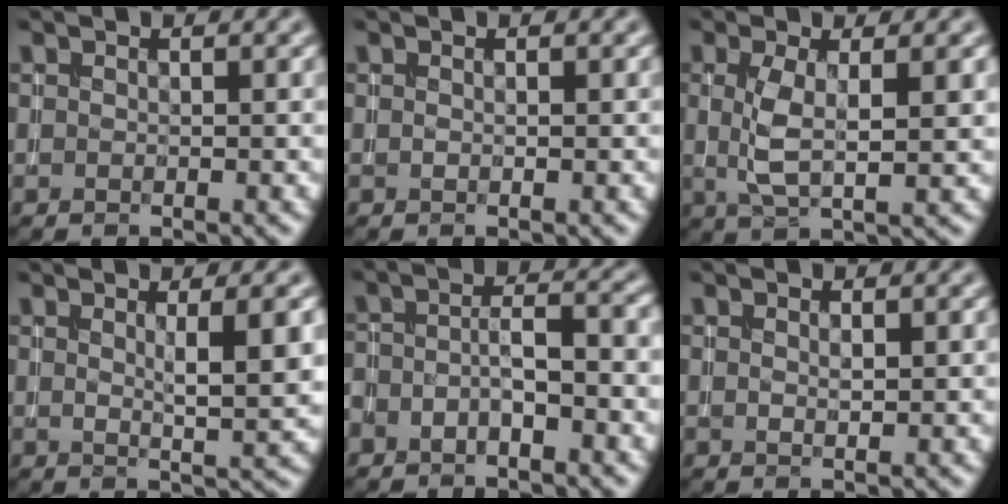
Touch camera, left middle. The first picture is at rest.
{"total": 0.0}
{"total": 3.9, "force": [0.5, 1.2, 3.7], "torque": [-0.081, -0.002, 0.010]}
{"total": 4.0, "force": [0.8, 0.8, 3.8], "torque": [-0.048, -0.003, 0.013]}
{"total": 3.1, "force": [-1.6, 1.1, 2.5], "torque": [-0.046, 0.007, -0.036]}
{"total": 0.7, "force": [0.2, 0.2, 0.6], "torque": [-0.009, 0.001, 0.004]}